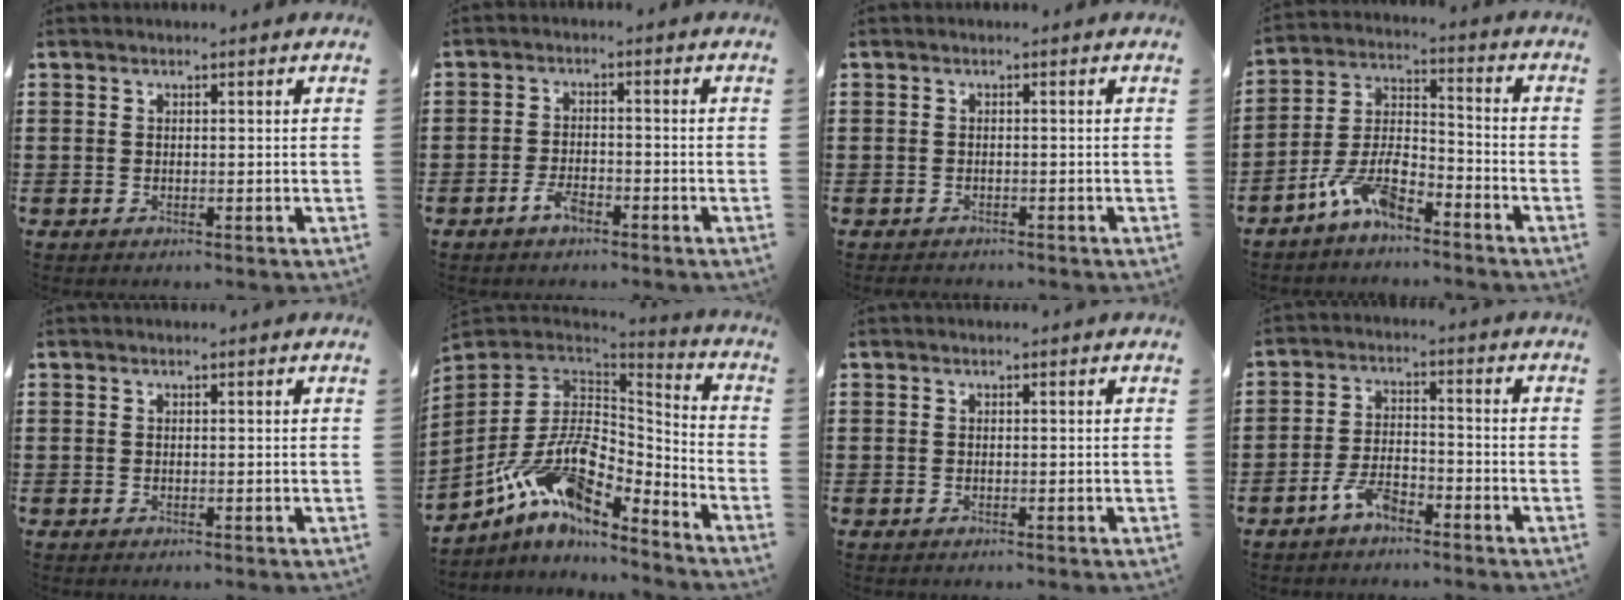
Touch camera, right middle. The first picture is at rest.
{"total": 3.2, "force": [-2.4, 1.3, 1.8], "torque": [-0.045, 0.001, -0.051]}
{"total": 1.0, "force": [-0.9, 0.3, -0.1], "torque": [0.001, 0.003, -0.021]}
{"total": 7.9, "force": [-6.4, 2.4, 4.1], "torque": [-0.100, 0.003, -0.126]}
{"total": 0.0}
{"total": 12.9, "force": [-7.0, 6.0, 9.0], "torque": [-0.199, 0.013, -0.142]}
{"total": 0.0}
{"total": 4.7, "force": [-3.6, 1.7, 2.4], "torque": [-0.061, 0.007, -0.075]}